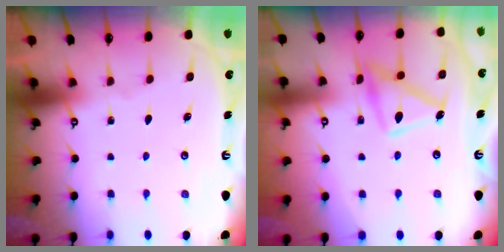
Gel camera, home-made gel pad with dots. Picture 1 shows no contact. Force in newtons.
{"total": 13.7, "press": 13.6, "slide": 1.1}